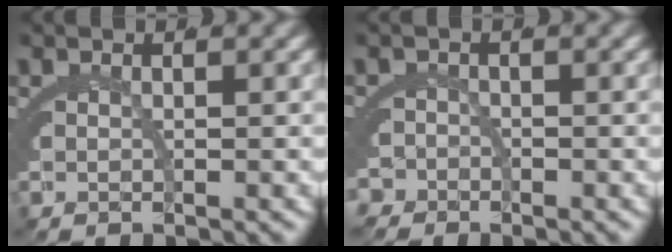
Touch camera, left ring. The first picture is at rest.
{"total": 2.2, "force": [-2.1, 0.7, -0.5], "torque": [0.015, -0.015, -0.036]}